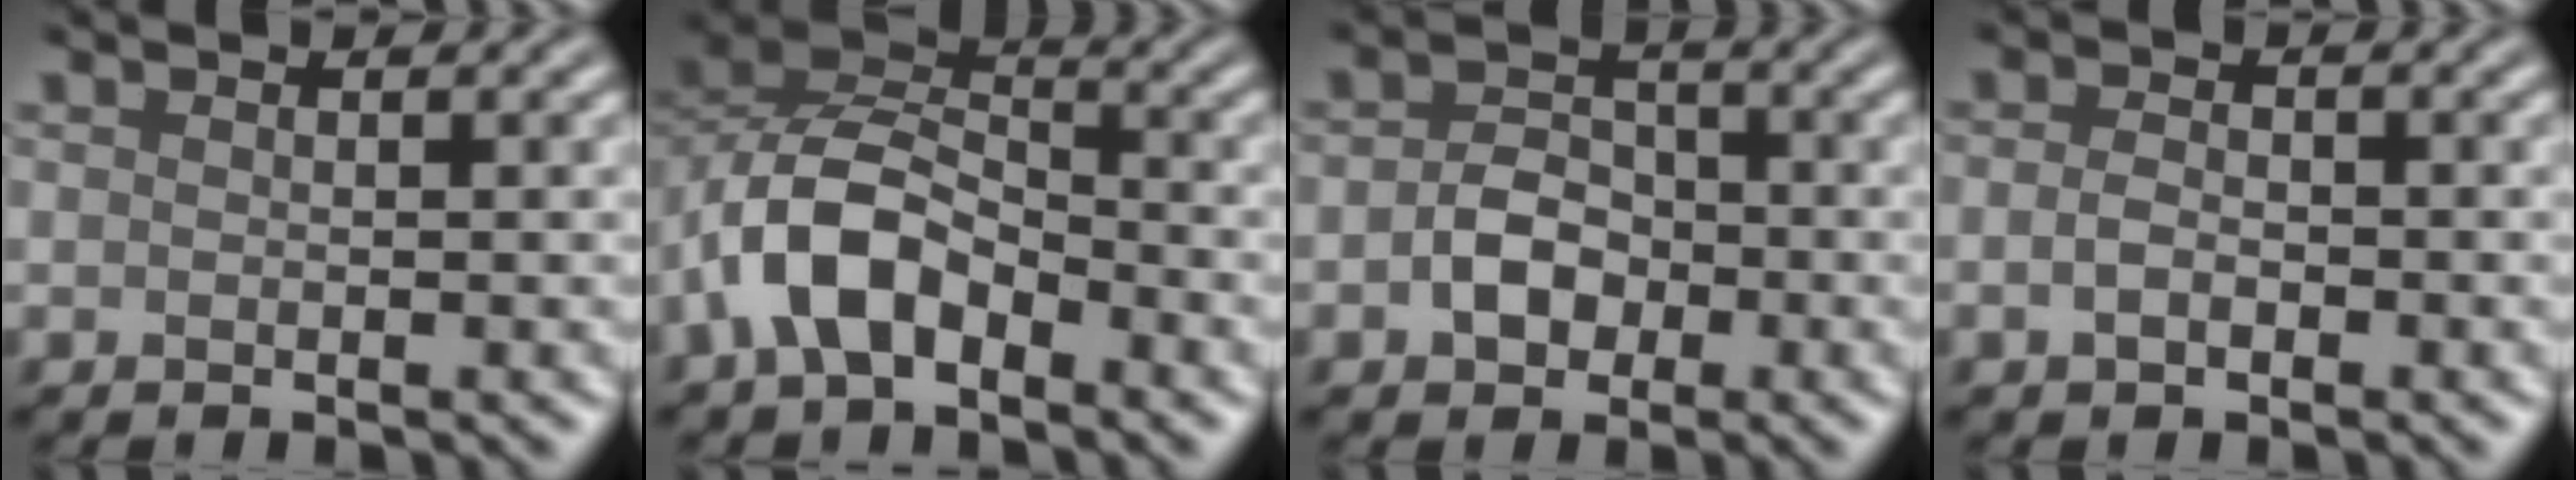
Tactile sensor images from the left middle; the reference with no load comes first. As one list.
[{"total": 5.9, "force": [-2.8, 3.4, 4.0], "torque": [-0.068, 0.015, -0.062]}, {"total": 3.3, "force": [-0.9, 2.5, 2.0], "torque": [-0.033, 0.004, -0.017]}, {"total": 1.4, "force": [-0.6, 0.9, 1.0], "torque": [-0.022, 0.004, -0.015]}]